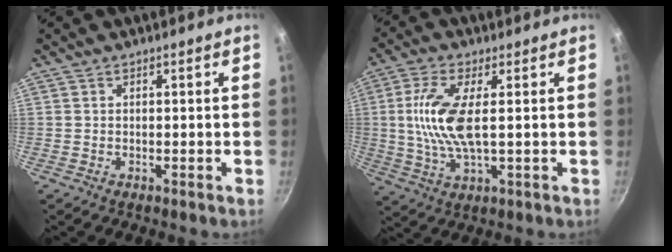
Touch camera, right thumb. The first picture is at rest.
{"total": 10.7, "force": [1.1, 3.7, 9.9], "torque": [-0.216, -0.002, 0.020]}